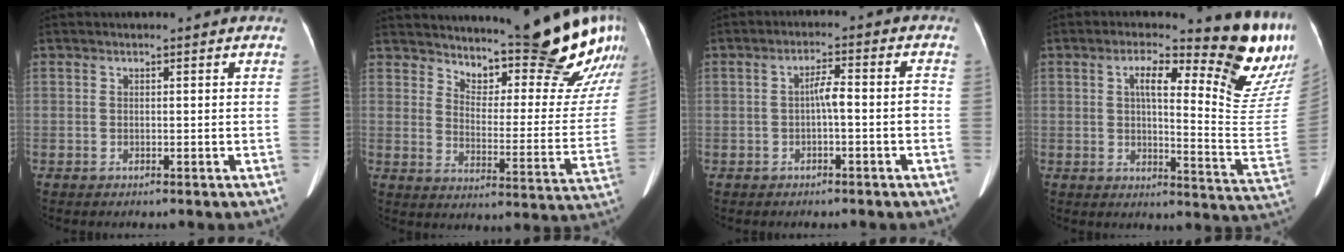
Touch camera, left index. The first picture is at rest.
{"total": 21.1, "force": [18.6, 4.6, 9.0], "torque": [-0.103, -0.066, 0.230]}
{"total": 3.9, "force": [-0.8, 0.7, 3.8], "torque": [-0.060, 0.020, -0.010]}
{"total": 17.6, "force": [11.8, 2.7, 12.8], "torque": [-0.151, -0.040, 0.135]}